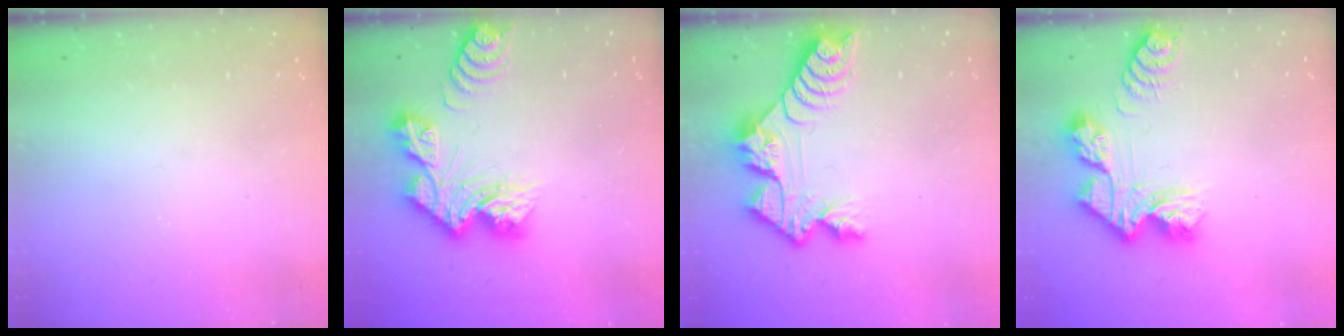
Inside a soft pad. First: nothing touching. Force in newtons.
{"total": 13.6, "press": 13.6, "slide": 1.3}
{"total": 11.2, "press": 11.1, "slide": 1.0}
{"total": 12.0, "press": 12.0, "slide": 1.1}